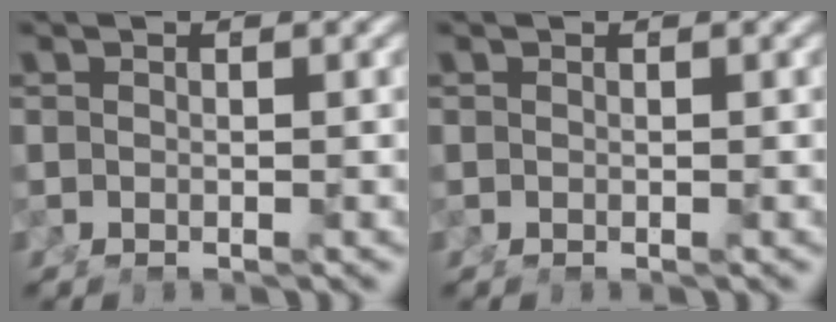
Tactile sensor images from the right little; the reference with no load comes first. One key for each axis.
{"total": 0.0}